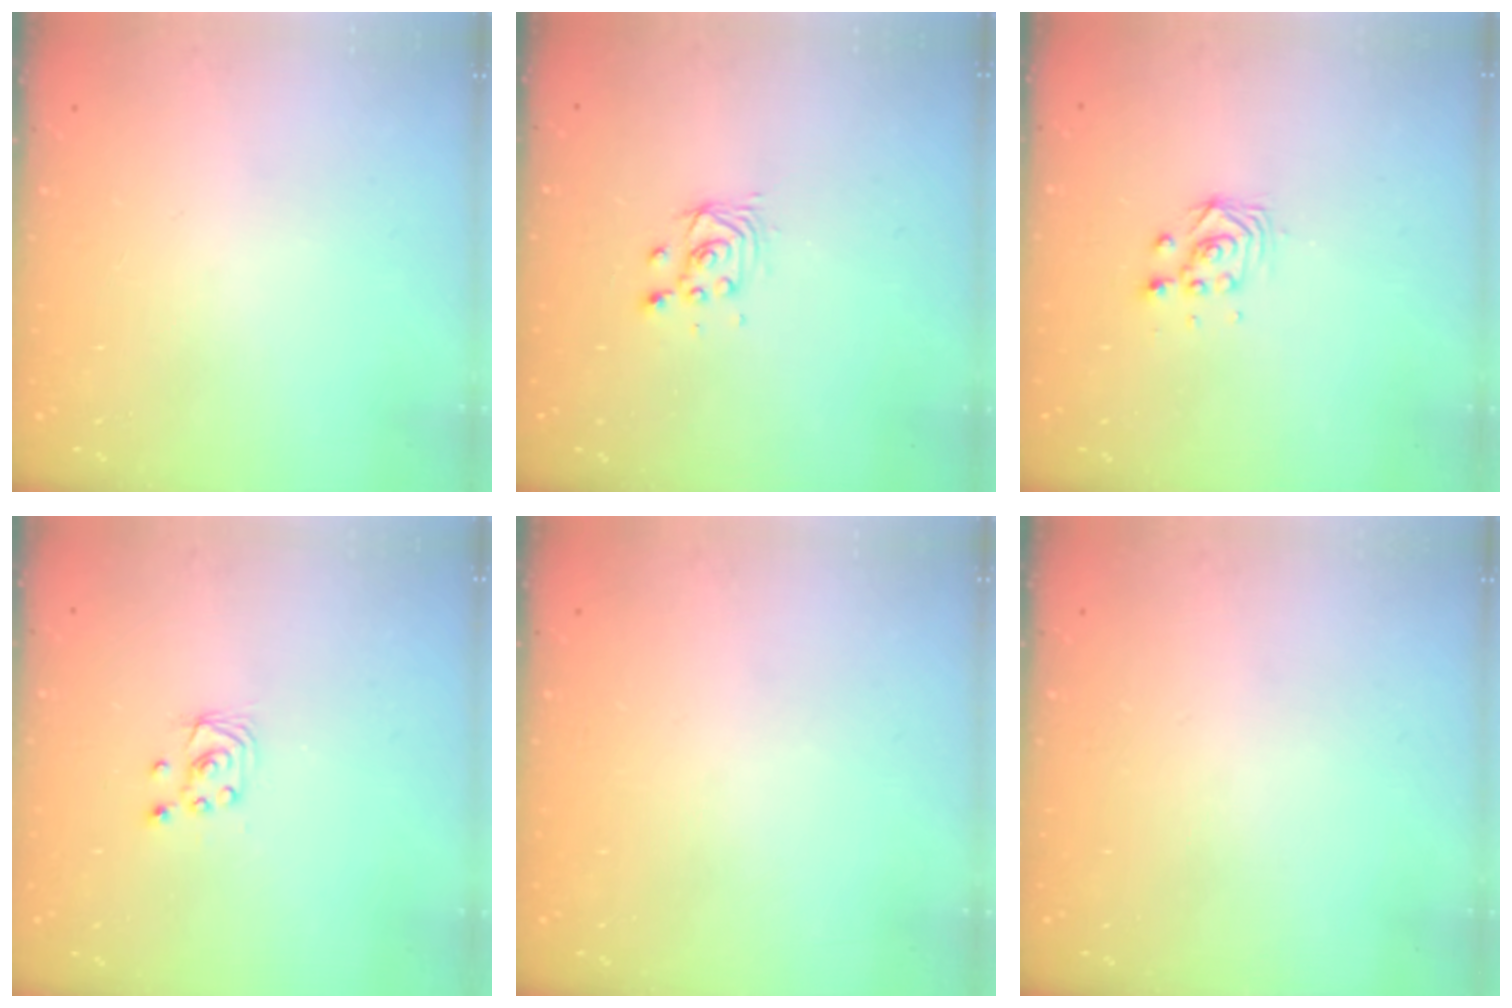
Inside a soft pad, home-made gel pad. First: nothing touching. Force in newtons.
{"total": 3.1, "press": 3.1, "slide": 0.2}
{"total": 3.0, "press": 3.0, "slide": 0.0}
{"total": 2.4, "press": 2.4, "slide": 0.2}
{"total": 0.0}
{"total": 0.0}